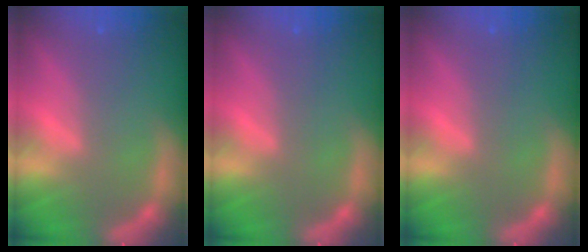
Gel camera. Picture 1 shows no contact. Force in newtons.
{"total": 0.0}
{"total": 0.0}